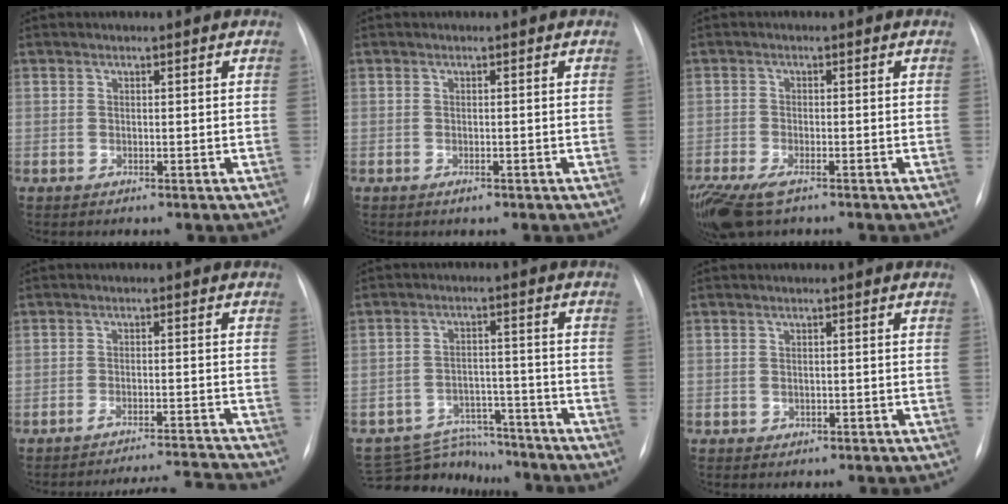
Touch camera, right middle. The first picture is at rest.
{"total": 1.0, "force": [-0.6, 0.5, 0.7], "torque": [-0.009, 0.000, -0.005]}
{"total": 8.6, "force": [-5.7, 3.3, 5.6], "torque": [-0.121, -0.022, -0.097]}
{"total": 9.4, "force": [-9.2, -2.1, 0.2], "torque": [0.001, 0.001, -0.127]}
{"total": 10.4, "force": [-9.7, 3.7, -0.1], "torque": [0.005, 0.022, -0.144]}
{"total": 1.2, "force": [-0.5, 0.9, 0.5], "torque": [-0.007, 0.002, -0.002]}